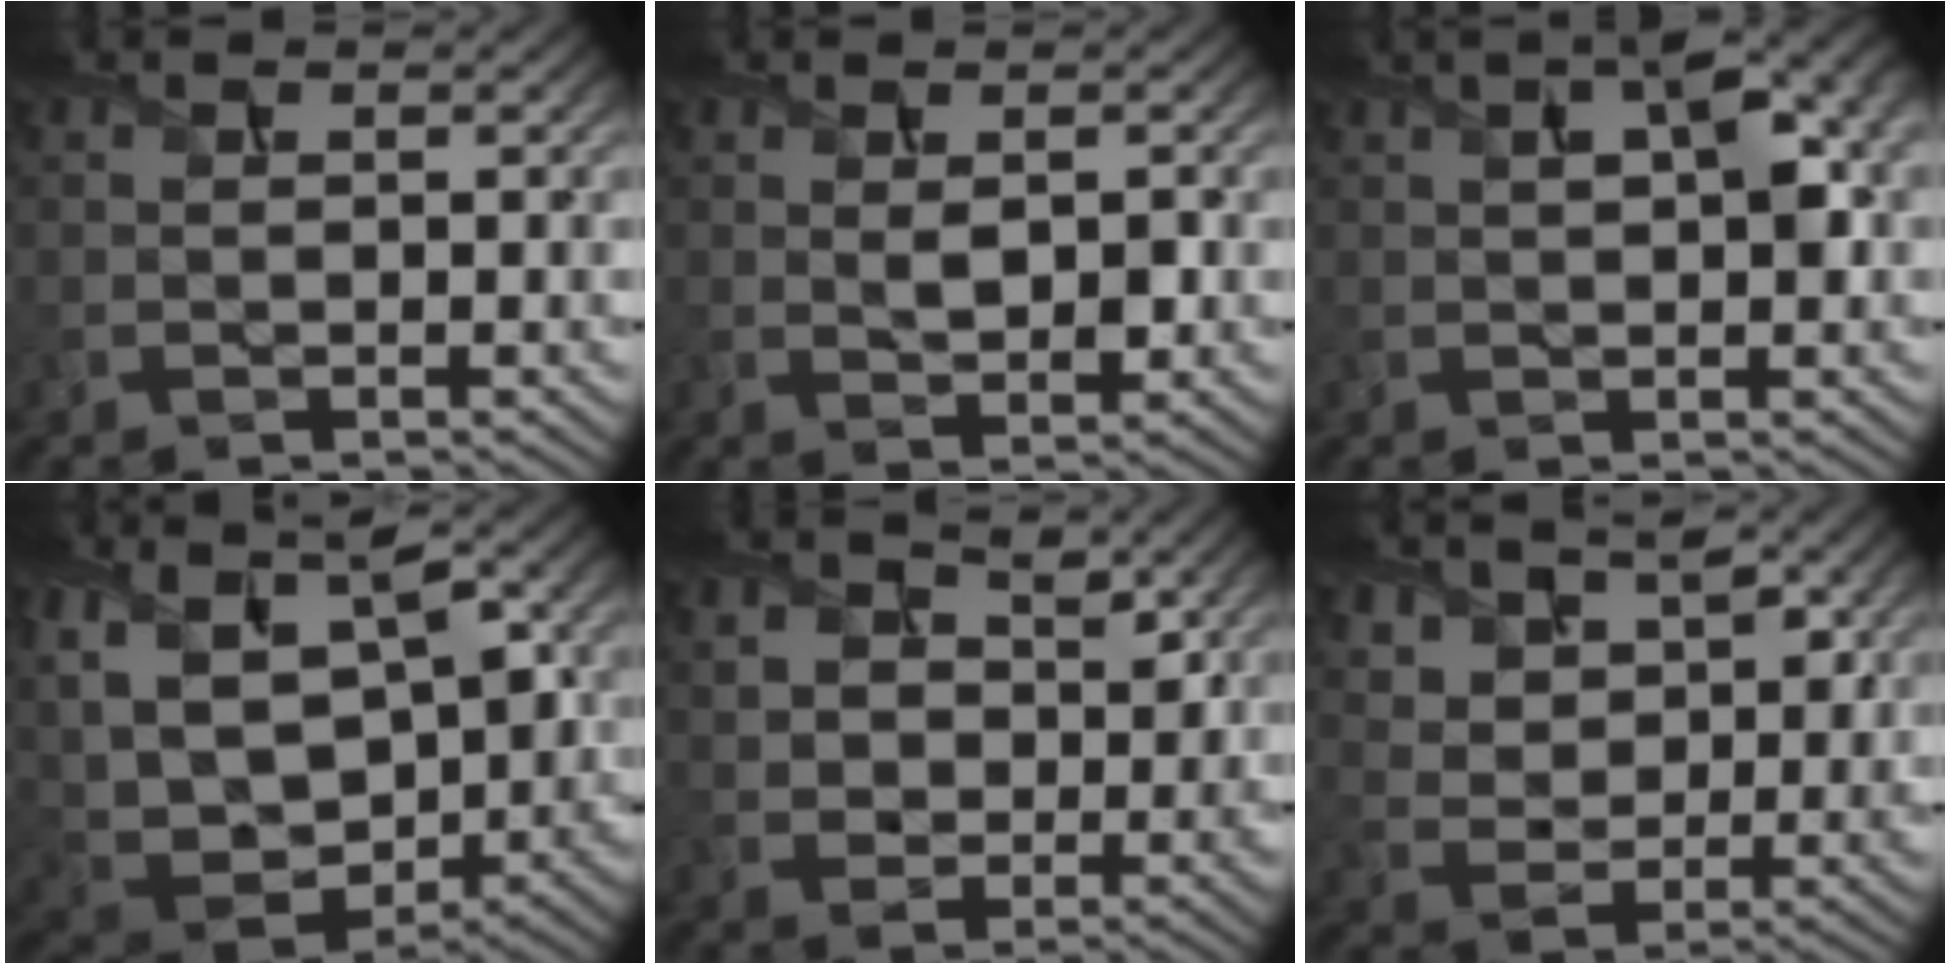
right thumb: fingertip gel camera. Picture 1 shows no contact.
{"total": 2.4, "force": [0.4, 1.3, 1.9], "torque": [-0.038, -0.006, 0.012]}
{"total": 6.0, "force": [1.7, 2.1, 5.3], "torque": [-0.086, 0.014, 0.025]}
{"total": 16.3, "force": [3.3, 11.1, 11.5], "torque": [-0.269, 0.014, 0.087]}
{"total": 5.8, "force": [2.5, 4.5, 2.5], "torque": [-0.082, -0.010, 0.042]}
{"total": 8.0, "force": [5.3, 5.0, 3.4], "torque": [-0.106, -0.027, 0.116]}